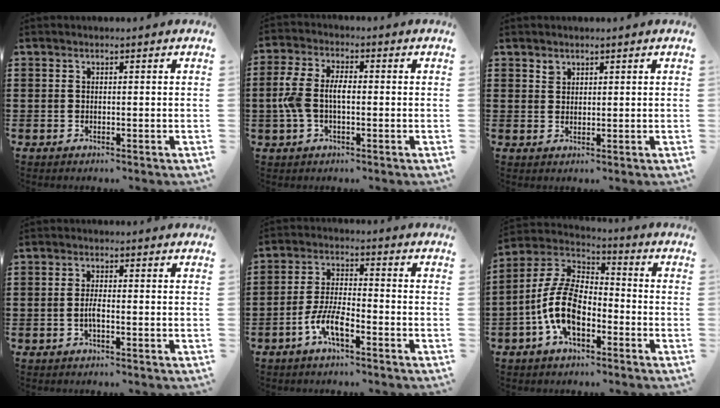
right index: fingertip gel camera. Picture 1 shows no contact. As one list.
[{"total": 5.8, "force": [-0.5, 3.0, 4.9], "torque": [-0.126, -0.004, -0.020]}, {"total": 1.4, "force": [1.1, 0.9, 0.1], "torque": [-0.004, 0.001, 0.023]}, {"total": 2.3, "force": [-1.0, 0.2, 2.0], "torque": [-0.045, -0.002, -0.020]}, {"total": 6.5, "force": [-4.1, 1.8, 4.8], "torque": [-0.118, -0.009, -0.083]}, {"total": 11.5, "force": [-4.3, 6.0, 8.9], "torque": [-0.214, 0.003, -0.088]}]